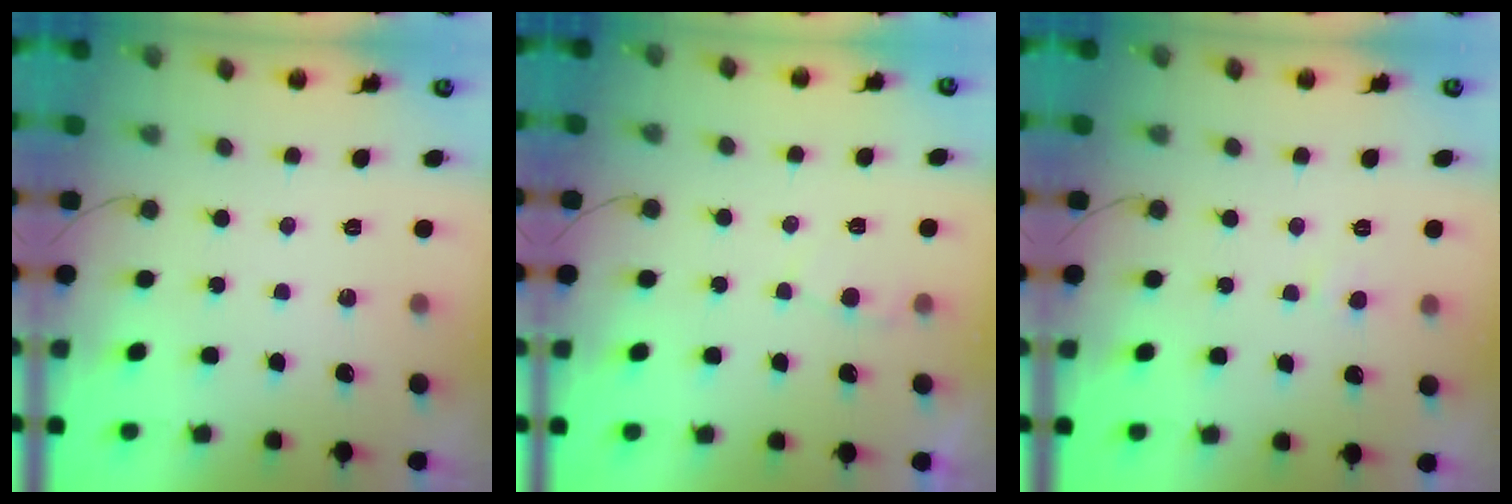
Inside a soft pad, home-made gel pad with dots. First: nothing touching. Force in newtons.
{"total": 3.0, "press": 3.0, "slide": 0.3}
{"total": 3.2, "press": 3.2, "slide": 0.3}